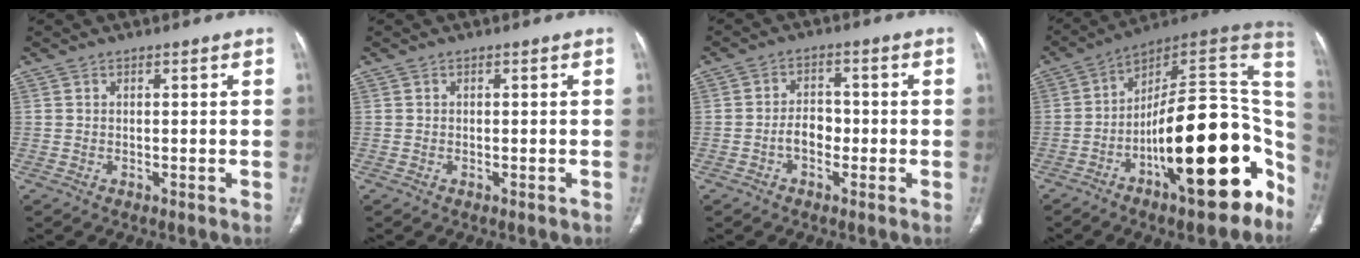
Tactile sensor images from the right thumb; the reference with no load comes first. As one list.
[{"total": 0.0}, {"total": 4.1, "force": [-1.3, 2.8, 2.7], "torque": [-0.032, 0.020, -0.030]}, {"total": 26.0, "force": [-9.6, 9.8, 22.2], "torque": [-0.241, 0.082, -0.139]}]